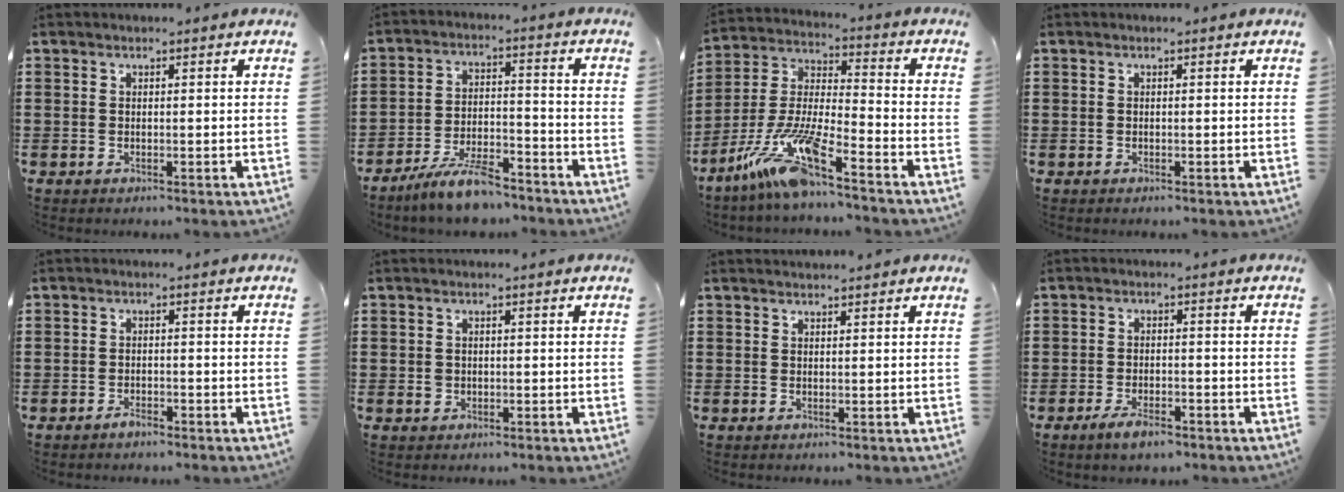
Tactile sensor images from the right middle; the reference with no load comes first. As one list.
[{"total": 8.2, "force": [-7.0, 1.7, 3.9], "torque": [-0.080, 0.007, -0.132]}, {"total": 12.1, "force": [-9.2, 0.4, 7.9], "torque": [-0.187, -0.012, -0.188]}, {"total": 0.0}, {"total": 1.6, "force": [-1.3, 0.6, 0.6], "torque": [-0.014, -0.002, -0.027]}, {"total": 1.2, "force": [-0.1, 1.1, 0.4], "torque": [-0.011, 0.008, -0.005]}, {"total": 1.0, "force": [1.0, -0.1, -0.1], "torque": [-0.001, -0.002, 0.020]}, {"total": 3.2, "force": [-2.4, 1.1, 1.9], "torque": [-0.038, 0.002, -0.046]}]